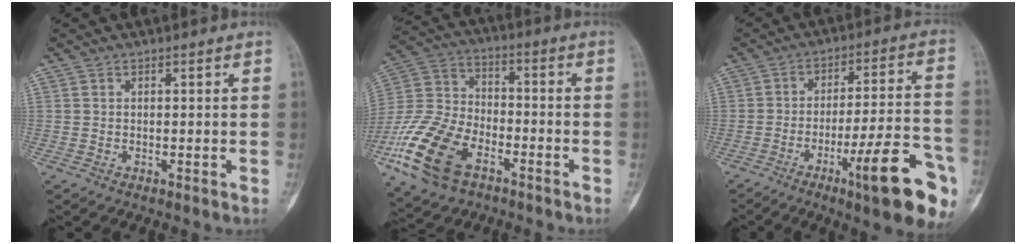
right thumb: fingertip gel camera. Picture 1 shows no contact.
{"total": 18.4, "force": [-8.9, 10.7, 12.1], "torque": [-0.248, 0.034, -0.170]}
{"total": 18.4, "force": [-8.8, 3.4, 15.8], "torque": [-0.198, 0.046, -0.124]}